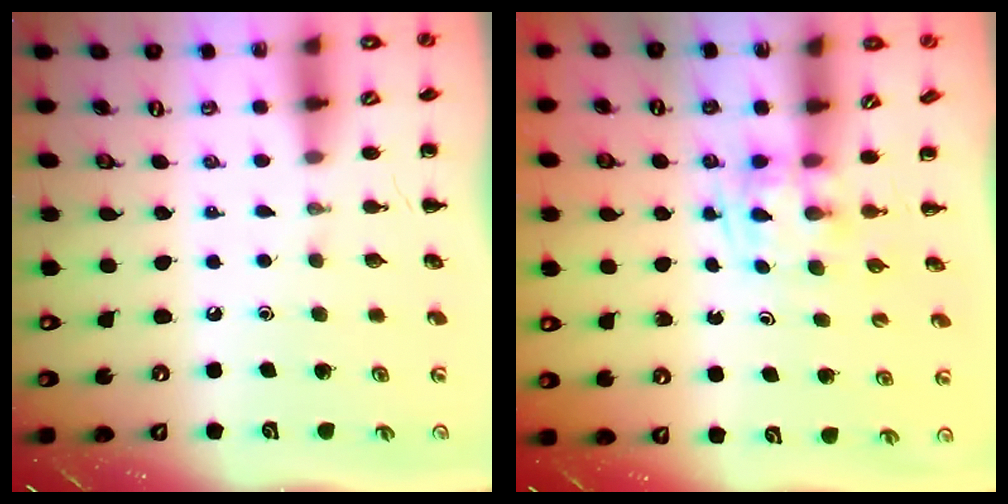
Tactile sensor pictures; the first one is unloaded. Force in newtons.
{"total": 1.2, "press": 1.0, "slide": 0.7}